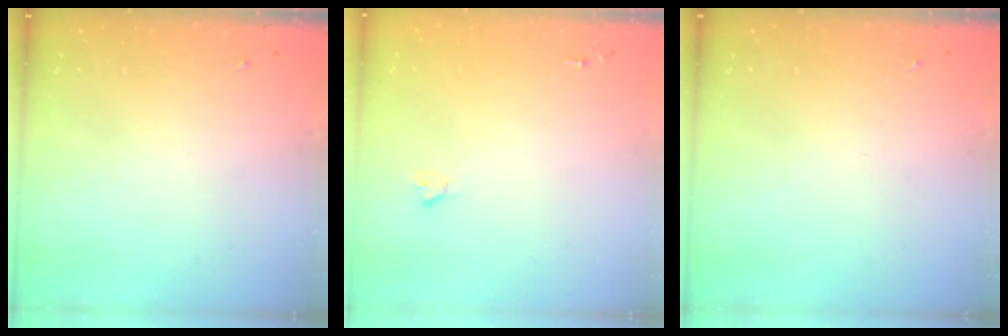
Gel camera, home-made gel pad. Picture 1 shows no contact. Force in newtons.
{"total": 1.9, "press": 1.9, "slide": 0.2}
{"total": 0.0}